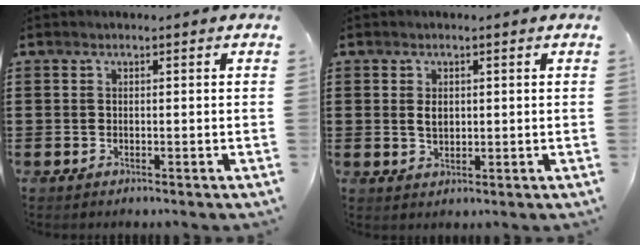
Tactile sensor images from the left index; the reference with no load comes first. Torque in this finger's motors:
{"motor_torque": [0.74, 0.47, 0.28, 0.07]}